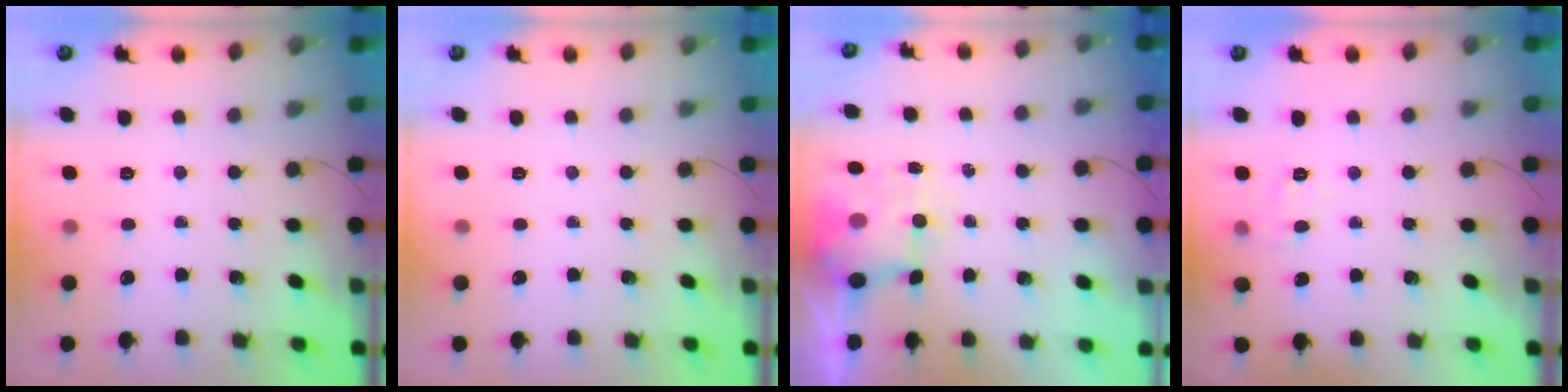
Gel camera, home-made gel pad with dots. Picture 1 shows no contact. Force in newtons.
{"total": 0.0}
{"total": 7.0, "press": 6.9, "slide": 1.0}
{"total": 6.4, "press": 6.3, "slide": 1.1}